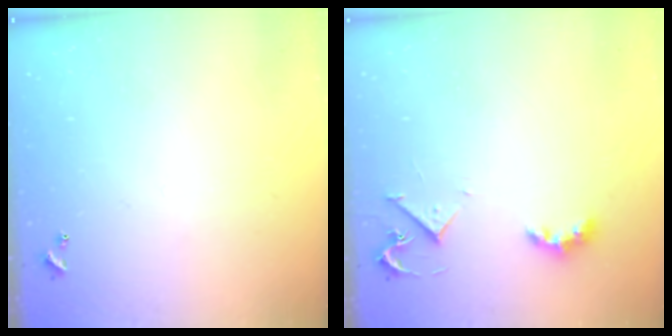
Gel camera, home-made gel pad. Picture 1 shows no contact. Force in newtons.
{"total": 3.6, "press": 3.5, "slide": 0.6}